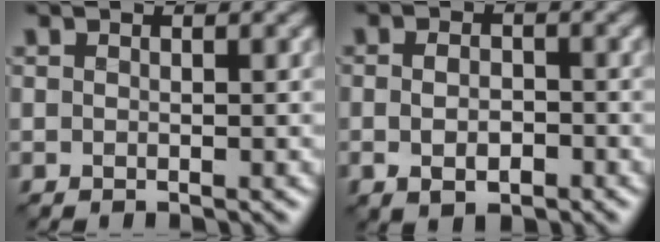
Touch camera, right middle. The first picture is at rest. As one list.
[{"total": 2.3, "force": [-0.8, 1.4, 1.7], "torque": [-0.027, -0.001, -0.013]}]